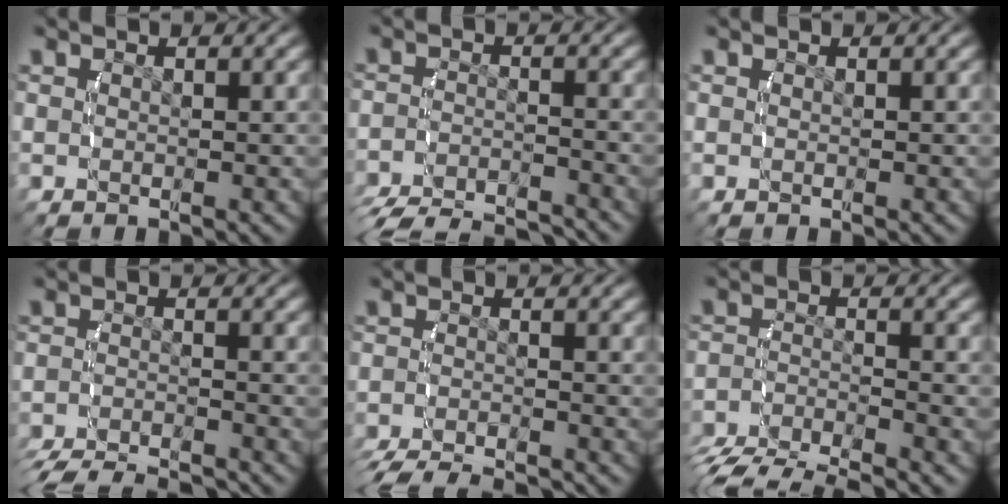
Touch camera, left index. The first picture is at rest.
{"total": 9.9, "force": [-9.5, 2.1, 1.9], "torque": [-0.008, -0.022, -0.149]}
{"total": 0.0}
{"total": 8.6, "force": [-8.2, 2.1, 1.8], "torque": [-0.016, -0.020, -0.128]}
{"total": 7.7, "force": [-7.2, 2.1, 1.9], "torque": [-0.024, -0.017, -0.112]}
{"total": 8.8, "force": [-8.4, 2.0, 1.7], "torque": [-0.009, -0.019, -0.136]}